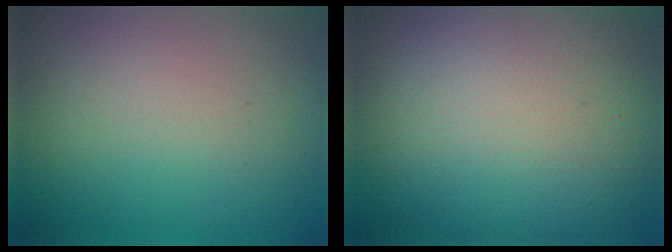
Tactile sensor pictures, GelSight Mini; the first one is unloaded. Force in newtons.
{"total": 16.1, "press": 16.1, "slide": 0.9}